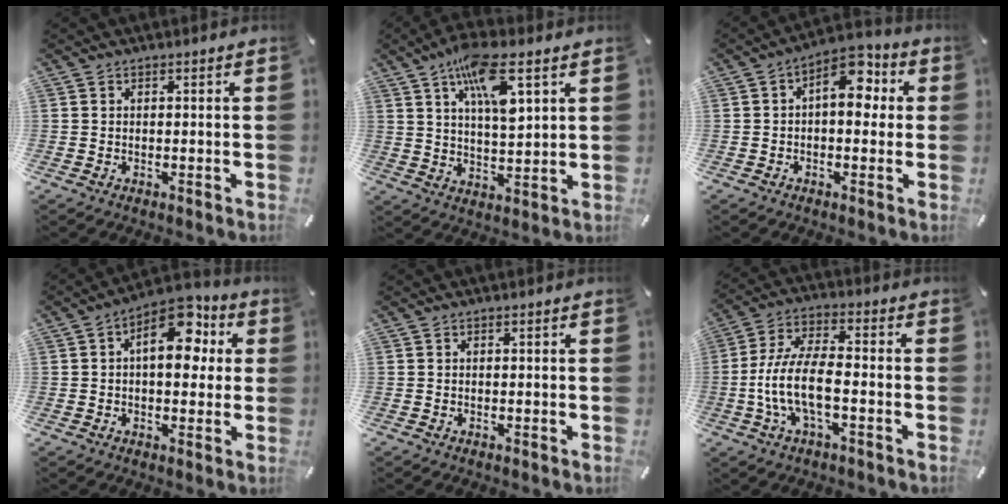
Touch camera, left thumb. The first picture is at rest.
{"total": 12.1, "force": [6.4, 4.1, 9.4], "torque": [-0.160, -0.019, 0.110]}
{"total": 9.5, "force": [2.5, 5.4, 7.4], "torque": [-0.096, -0.014, 0.037]}
{"total": 12.2, "force": [3.3, 7.1, 9.4], "torque": [-0.116, -0.016, 0.053]}
{"total": 0.0}
{"total": 11.4, "force": [-3.0, 4.7, 9.9], "torque": [-0.208, -0.003, -0.055]}